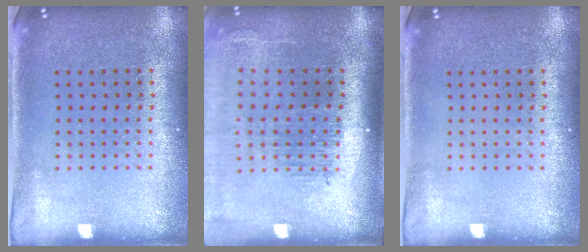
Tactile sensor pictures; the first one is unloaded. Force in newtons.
{"total": 2.3, "press": 1.8, "slide": 1.3}
{"total": 0.0}